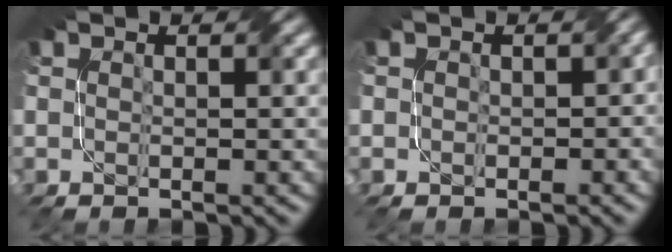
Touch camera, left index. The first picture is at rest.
{"total": 1.2, "force": [-0.1, 1.1, 0.6], "torque": [0.001, -0.002, 0.004]}